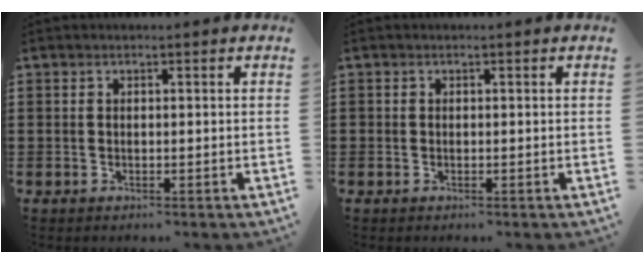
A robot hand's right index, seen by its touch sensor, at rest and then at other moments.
{"total": 0.0}